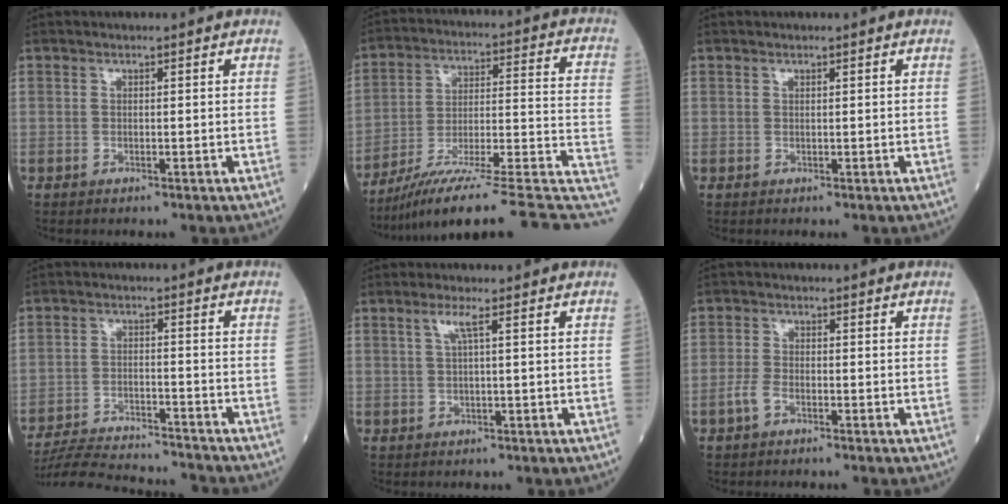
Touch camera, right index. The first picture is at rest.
{"total": 23.0, "force": [-16.8, 1.3, 15.7], "torque": [-0.167, 0.029, -0.257]}
{"total": 0.0}
{"total": 14.4, "force": [-13.9, 1.2, 3.8], "torque": [-0.064, 0.000, -0.212]}
{"total": 2.0, "force": [0.7, -0.4, 1.8], "torque": [-0.045, 0.004, 0.015]}
{"total": 2.5, "force": [-1.5, 1.1, 1.7], "torque": [-0.043, 0.002, -0.033]}